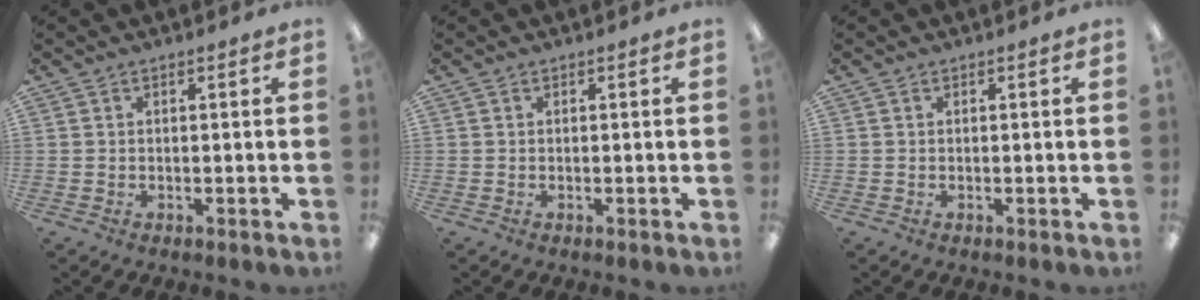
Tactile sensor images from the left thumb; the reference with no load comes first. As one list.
[{"total": 0.0}, {"total": 0.0}]